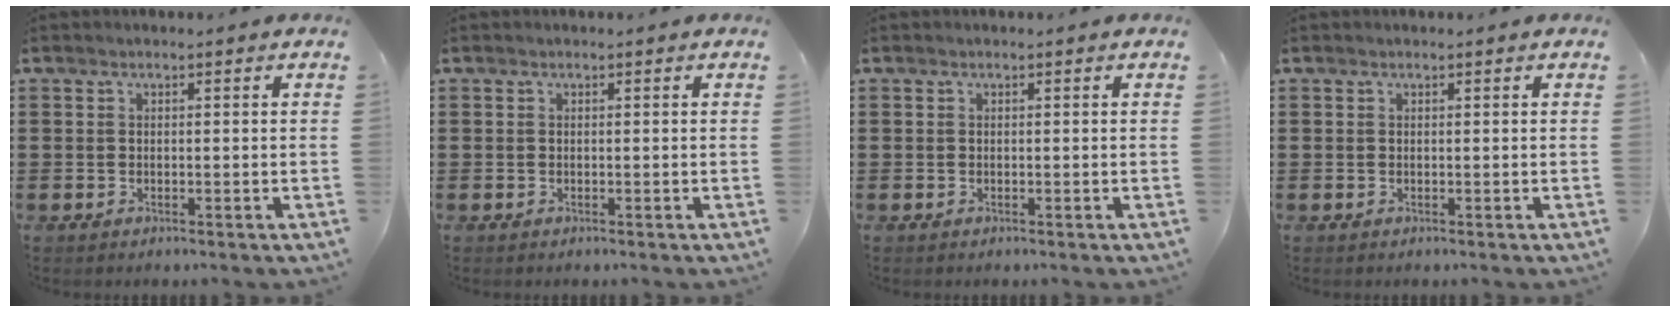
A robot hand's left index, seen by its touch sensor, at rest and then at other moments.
{"total": 0.0}
{"total": 0.0}
{"total": 0.0}